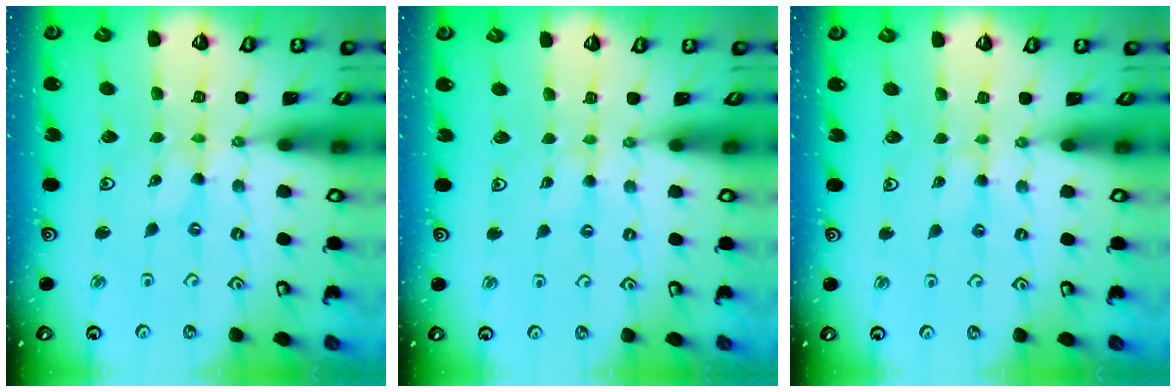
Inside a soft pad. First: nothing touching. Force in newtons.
{"total": 2.0, "press": 2.0, "slide": 0.3}
{"total": 2.5, "press": 2.5, "slide": 0.2}